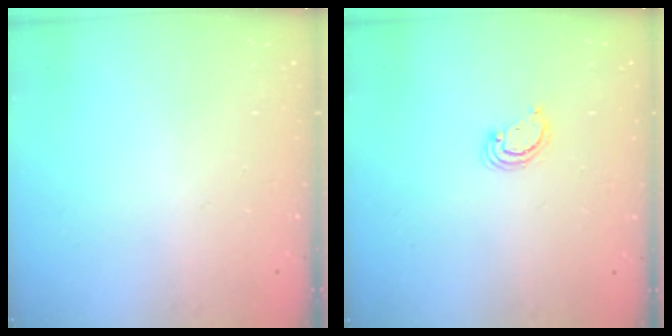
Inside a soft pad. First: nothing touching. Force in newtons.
{"total": 2.6, "press": 2.6, "slide": 0.3}